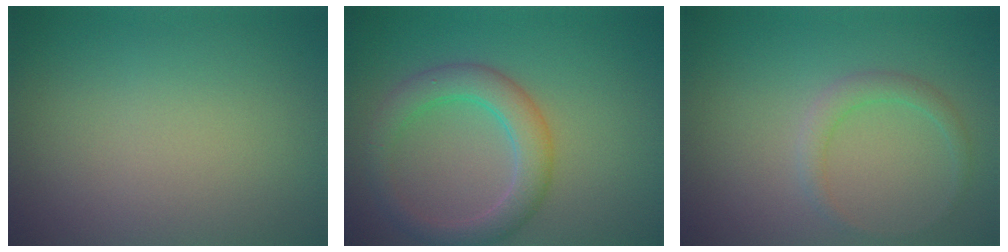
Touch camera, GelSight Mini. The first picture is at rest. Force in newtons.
{"total": 4.2, "press": 4.1, "slide": 0.3}
{"total": 1.5, "press": 1.5, "slide": 0.0}